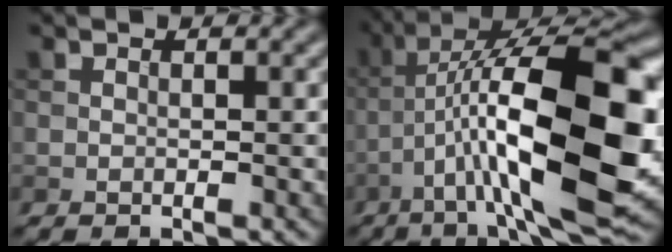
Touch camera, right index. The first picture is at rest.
{"total": 16.1, "force": [-2.6, 5.0, 15.1], "torque": [-0.250, 0.030, -0.039]}